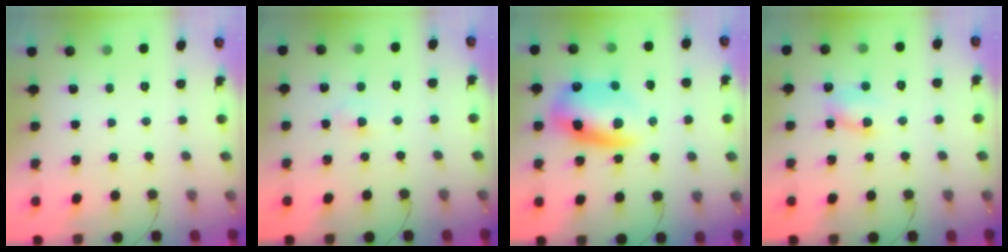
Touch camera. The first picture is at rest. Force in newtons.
{"total": 2.1, "press": 2.0, "slide": 0.9}
{"total": 14.0, "press": 13.6, "slide": 3.6}
{"total": 6.0, "press": 5.9, "slide": 0.8}